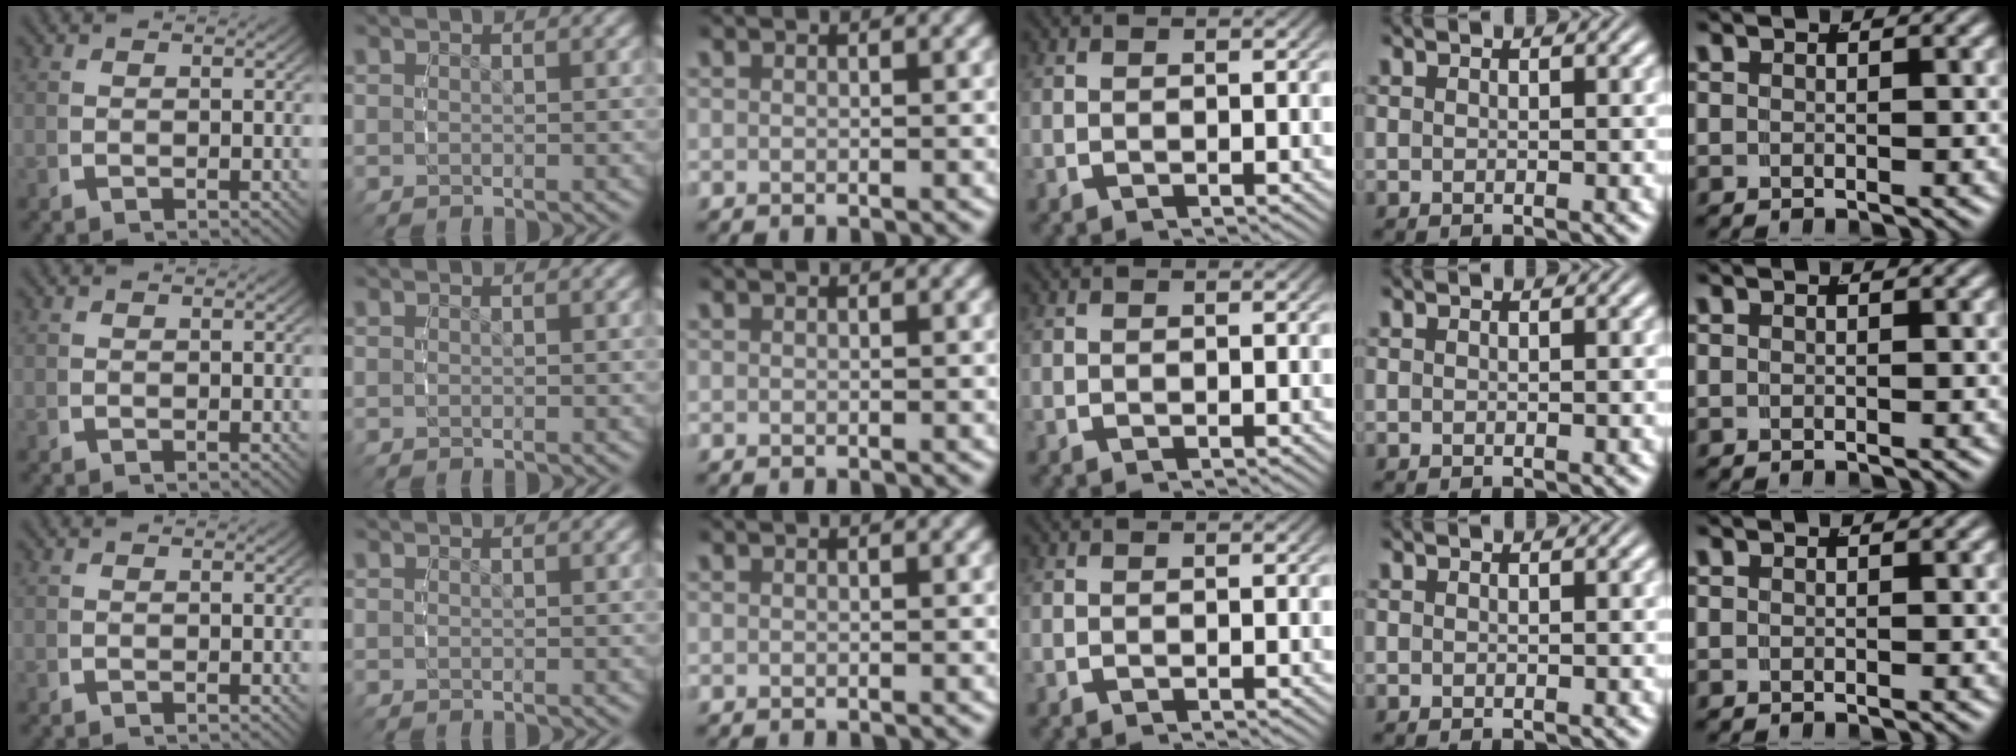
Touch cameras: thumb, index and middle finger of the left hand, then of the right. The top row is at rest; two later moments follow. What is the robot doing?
{"motion": "reach", "object": "pencil case"}